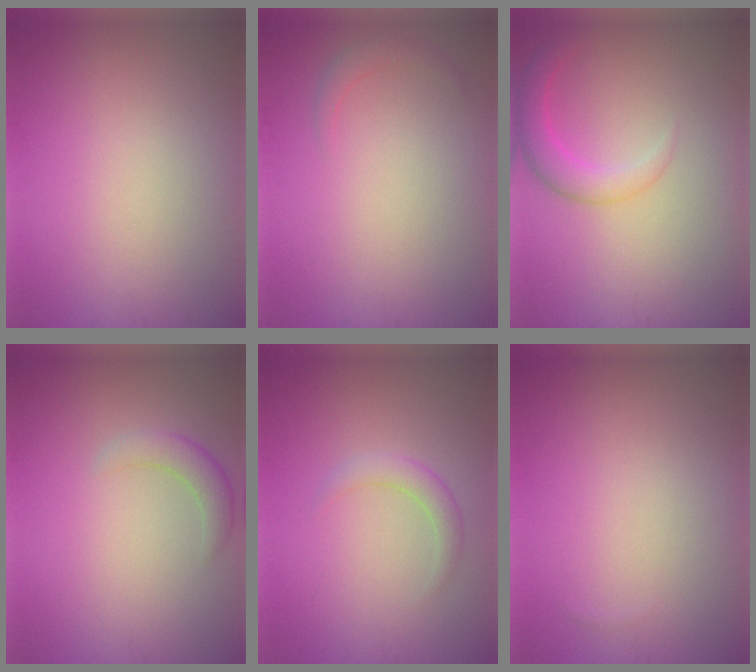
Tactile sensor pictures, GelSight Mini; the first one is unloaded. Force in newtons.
{"total": 1.1, "press": 1.1, "slide": 0.1}
{"total": 2.8, "press": 2.8, "slide": 0.1}
{"total": 2.2, "press": 2.1, "slide": 0.2}
{"total": 1.8, "press": 1.8, "slide": 0.0}
{"total": 0.0}